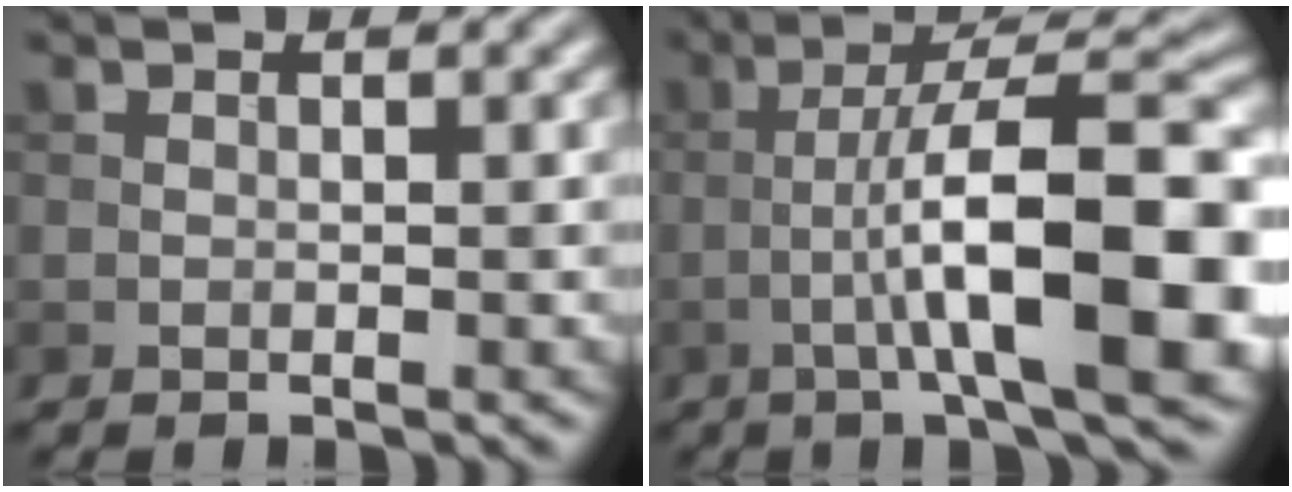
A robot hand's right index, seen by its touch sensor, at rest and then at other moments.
{"total": 12.9, "force": [-2.7, 2.7, 12.3], "torque": [-0.183, 0.018, -0.040]}